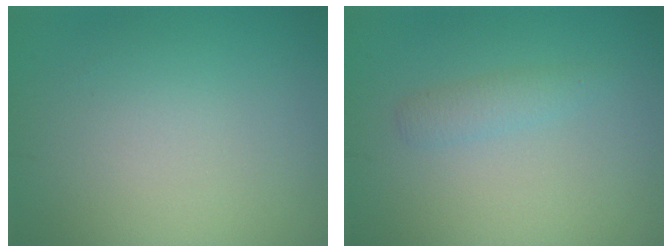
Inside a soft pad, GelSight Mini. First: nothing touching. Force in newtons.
{"total": 1.4, "press": 1.4, "slide": 0.1}